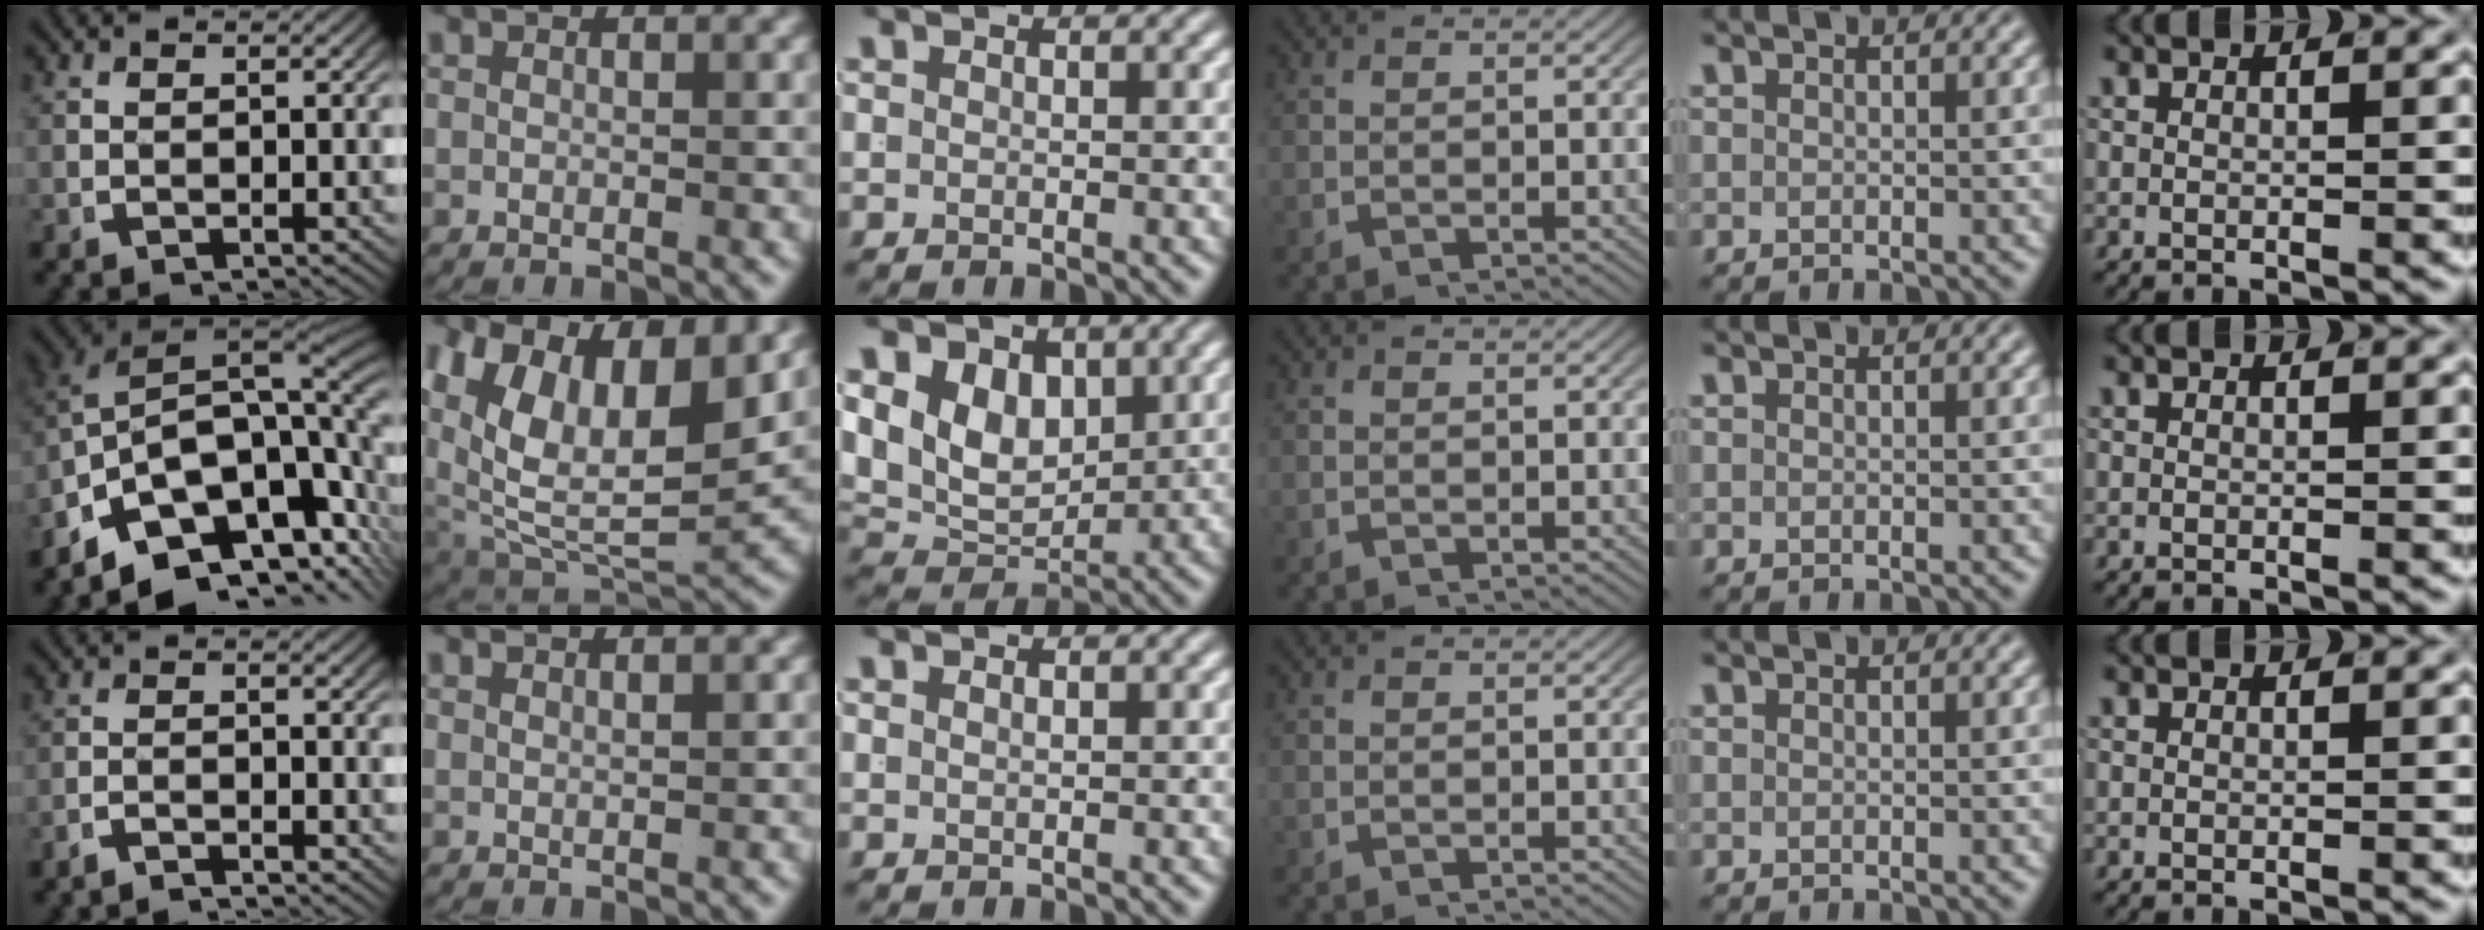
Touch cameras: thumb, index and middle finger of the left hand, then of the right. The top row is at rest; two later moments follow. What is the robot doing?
{"motion": "lift_and_place", "object": "shirt"}